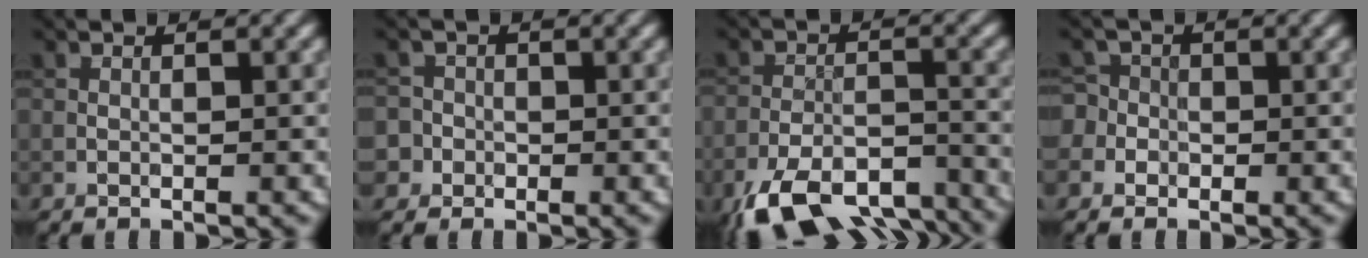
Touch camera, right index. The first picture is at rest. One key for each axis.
{"total": 3.3, "fx": -1.0, "fy": 3.1, "fz": 0.6, "tx": 0.012, "ty": 0.013, "tz": -0.041}
{"total": 11.8, "fx": -9.2, "fy": 4.7, "fz": 5.6, "tx": -0.102, "ty": -0.028, "tz": -0.134}
{"total": 4.1, "fx": -0.8, "fy": 3.9, "fz": 1.2, "tx": -0.005, "ty": 0.020, "tz": -0.053}